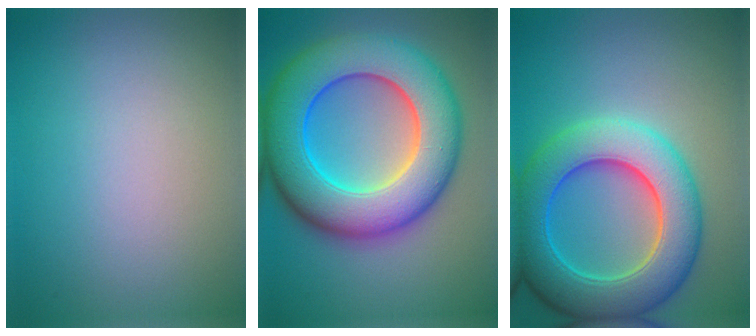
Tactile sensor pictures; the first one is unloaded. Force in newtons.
{"total": 13.2, "press": 13.2, "slide": 0.3}
{"total": 9.5, "press": 9.5, "slide": 0.3}